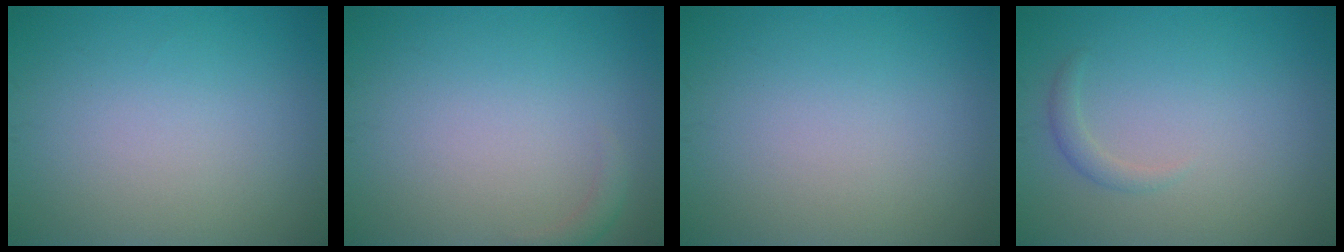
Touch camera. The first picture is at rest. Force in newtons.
{"total": 1.0, "press": 1.0, "slide": 0.2}
{"total": 0.0}
{"total": 1.1, "press": 1.1, "slide": 0.0}